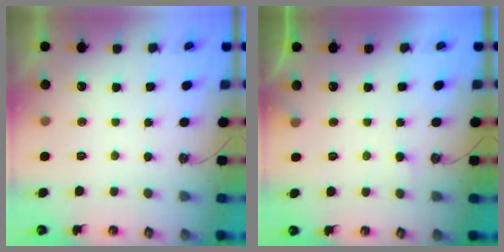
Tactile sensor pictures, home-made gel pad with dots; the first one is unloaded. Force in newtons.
{"total": 6.0, "press": 6.0, "slide": 0.3}